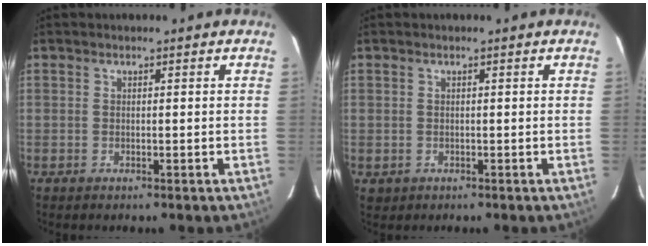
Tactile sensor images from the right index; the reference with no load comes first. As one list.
[{"total": 1.1, "force": [-0.2, 1.1, 0.2], "torque": [-0.006, 0.003, 0.003]}]